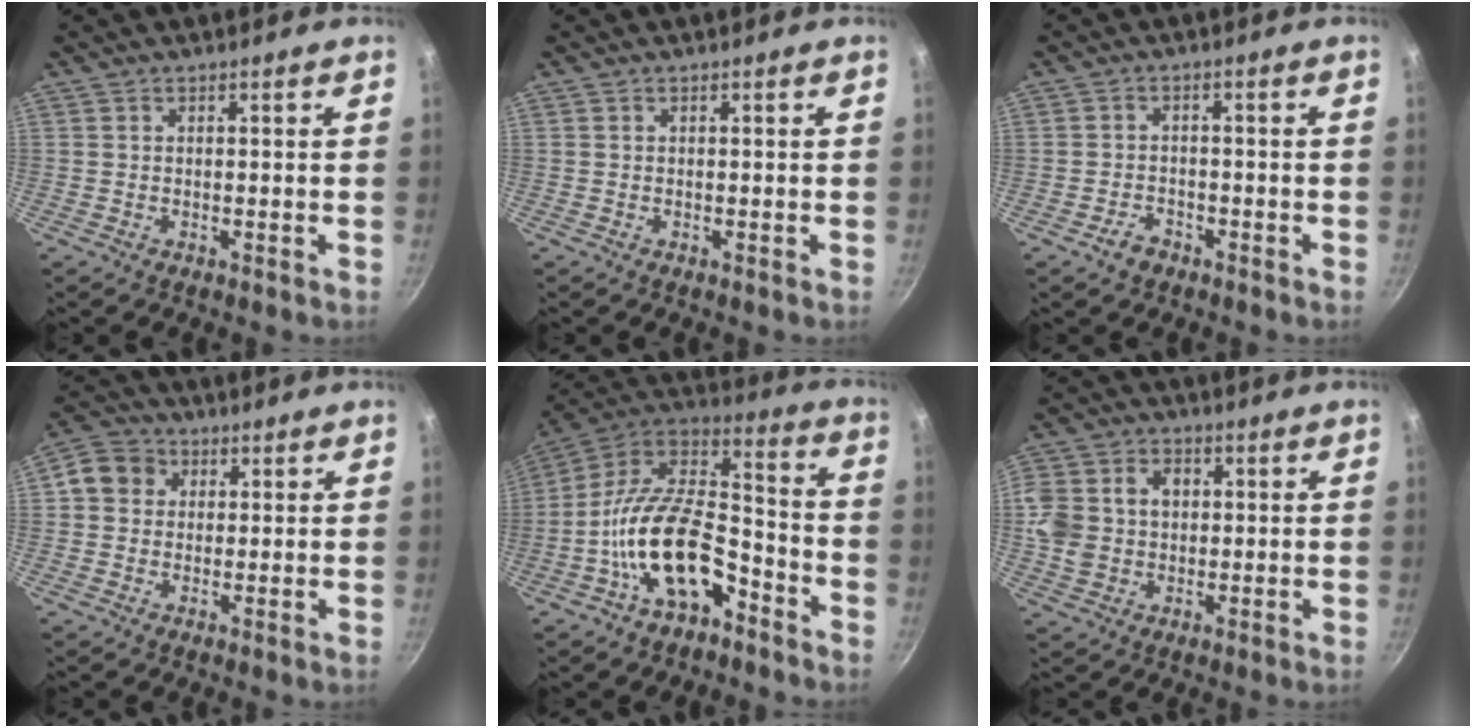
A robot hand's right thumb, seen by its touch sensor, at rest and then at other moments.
{"total": 0.0}
{"total": 3.1, "force": [-2.1, 2.0, 1.2], "torque": [-0.014, 0.022, -0.032]}
{"total": 6.9, "force": [1.5, 6.1, 2.9], "torque": [-0.018, 0.012, 0.009]}
{"total": 20.2, "force": [-8.6, 10.7, 14.8], "torque": [-0.238, 0.075, -0.166]}
{"total": 10.7, "force": [0.9, 8.9, 5.8], "torque": [-0.100, 0.015, 0.009]}